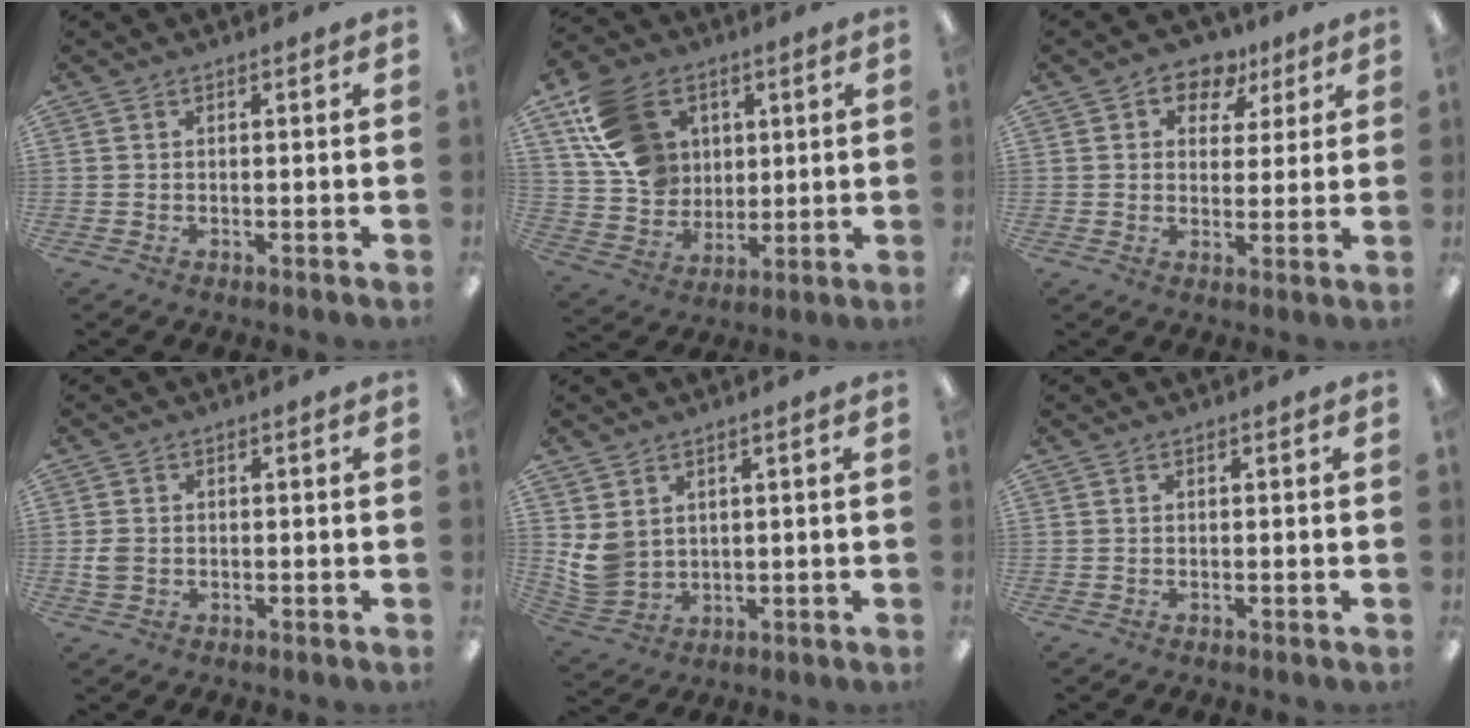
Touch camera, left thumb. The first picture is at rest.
{"total": 16.1, "force": [6.6, 12.7, 7.5], "torque": [-0.146, -0.009, 0.137]}
{"total": 7.4, "force": [4.4, 5.3, 2.6], "torque": [-0.034, -0.023, 0.076]}
{"total": 2.6, "force": [-0.1, 2.2, 1.3], "torque": [-0.015, 0.001, -0.003]}
{"total": 6.2, "force": [2.4, 5.1, 2.6], "torque": [-0.063, -0.010, 0.049]}
{"total": 0.0}